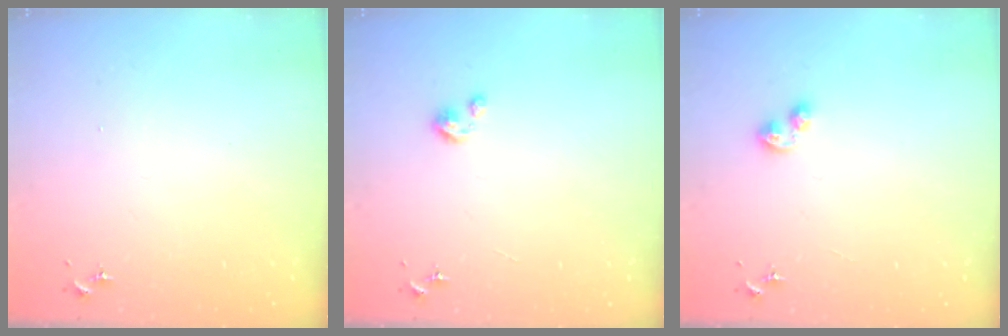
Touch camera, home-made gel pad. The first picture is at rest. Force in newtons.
{"total": 3.3, "press": 3.3, "slide": 0.3}
{"total": 5.0, "press": 4.9, "slide": 0.9}